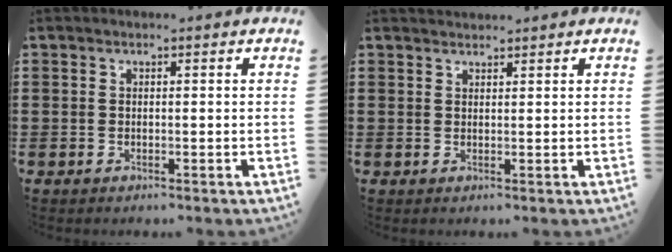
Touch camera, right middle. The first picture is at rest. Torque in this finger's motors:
{"motor_torque": [0.63, -0.85, -0.01, 0.00]}